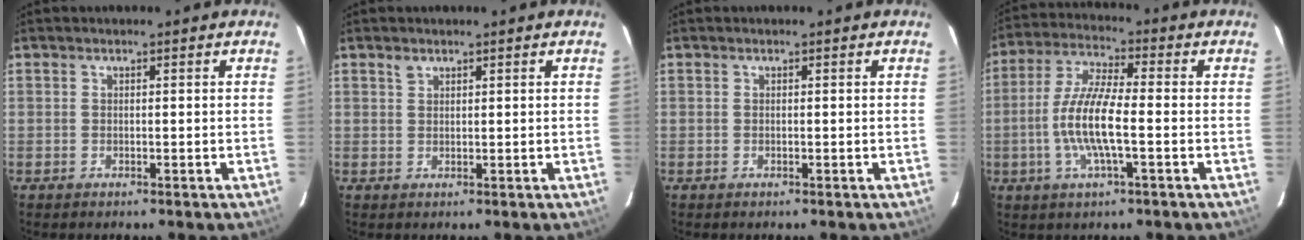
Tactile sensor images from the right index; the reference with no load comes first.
{"total": 1.2, "force": [0.9, 0.7, 0.4], "torque": [-0.007, 0.003, 0.016]}
{"total": 0.0}
{"total": 11.0, "force": [-2.4, 2.1, 10.6], "torque": [-0.219, 0.001, -0.048]}